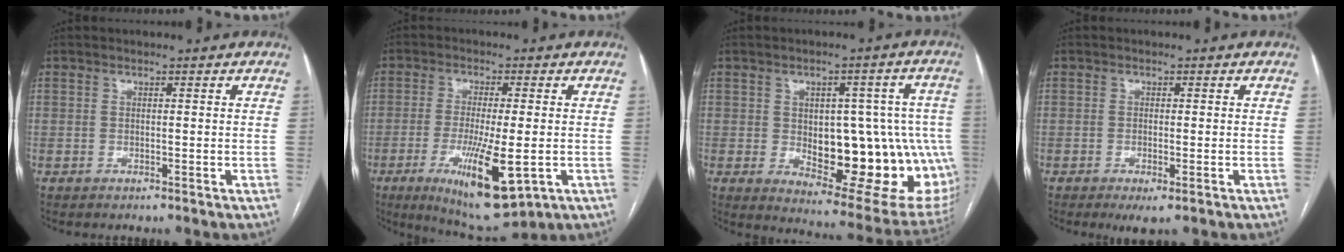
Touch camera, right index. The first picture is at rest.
{"total": 13.0, "force": [-4.2, 2.5, 12.0], "torque": [-0.209, -0.034, -0.058]}
{"total": 21.8, "force": [-2.8, 9.5, 19.5], "torque": [-0.174, 0.020, -0.006]}
{"total": 2.5, "force": [-1.2, 0.5, 2.2], "torque": [-0.035, -0.007, -0.014]}